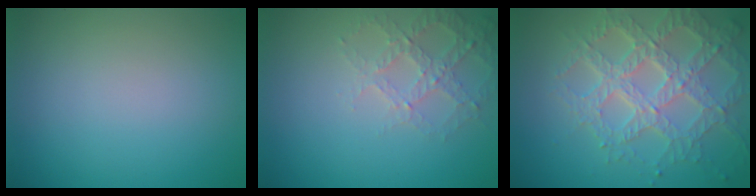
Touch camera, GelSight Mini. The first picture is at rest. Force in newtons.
{"total": 2.8, "press": 2.7, "slide": 0.8}
{"total": 7.0, "press": 5.1, "slide": 4.8}